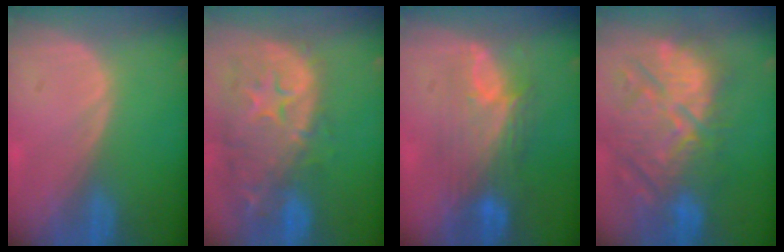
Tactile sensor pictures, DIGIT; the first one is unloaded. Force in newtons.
{"total": 14.0, "press": 11.3, "slide": 8.2}
{"total": 7.7, "press": 7.5, "slide": 1.7}
{"total": 13.4, "press": 12.4, "slide": 5.0}